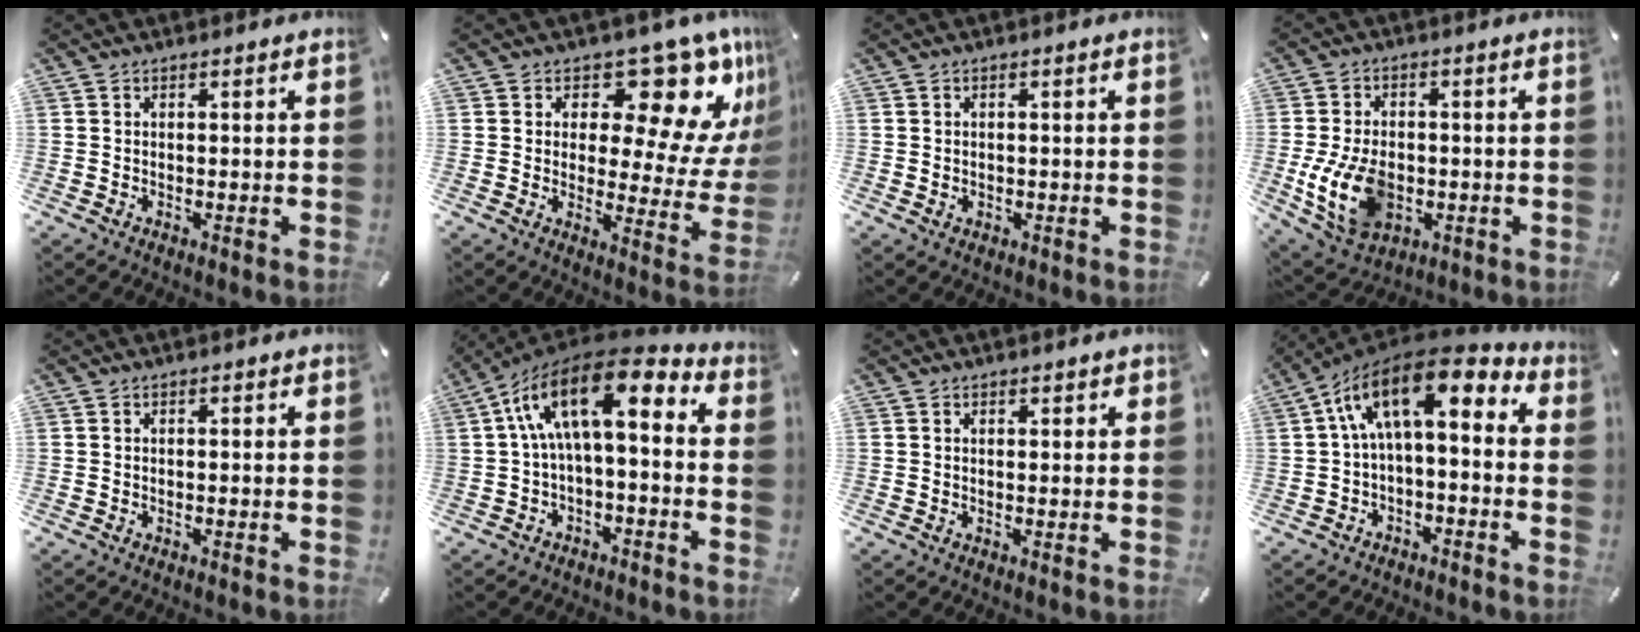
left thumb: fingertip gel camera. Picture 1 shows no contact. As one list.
[{"total": 16.5, "force": [11.1, 7.4, 9.7], "torque": [-0.111, -0.106, 0.181]}, {"total": 1.0, "force": [0.1, 1.0, 0.2], "torque": [-0.005, 0.007, -0.001]}, {"total": 13.0, "force": [-2.7, 9.0, 9.0], "torque": [-0.185, -0.001, -0.046]}, {"total": 0.0}, {"total": 16.5, "force": [3.7, 7.2, 14.3], "torque": [-0.267, -0.017, 0.059]}, {"total": 0.8, "force": [0.5, 0.6, 0.3], "torque": [0.002, -0.002, 0.008]}, {"total": 14.3, "force": [4.1, 6.6, 12.0], "torque": [-0.218, -0.015, 0.065]}]